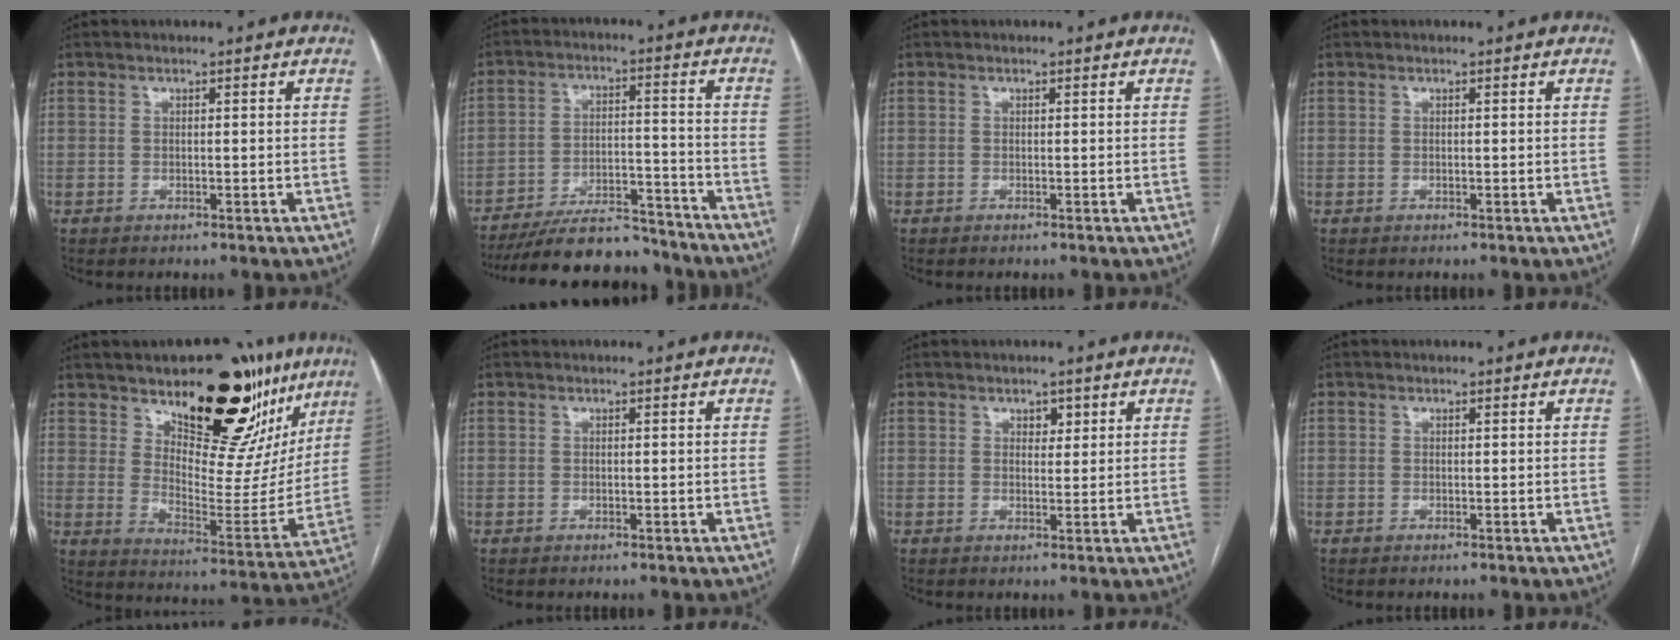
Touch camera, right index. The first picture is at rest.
{"total": 15.5, "force": [-14.1, 3.5, 5.5], "torque": [-0.092, 0.010, -0.218]}
{"total": 0.0}
{"total": 0.0}
{"total": 22.8, "force": [15.9, 9.3, 13.5], "torque": [-0.176, -0.035, 0.224]}
{"total": 0.0}
{"total": 1.7, "force": [1.0, 1.1, 0.8], "torque": [-0.010, 0.000, 0.016]}
{"total": 0.0}